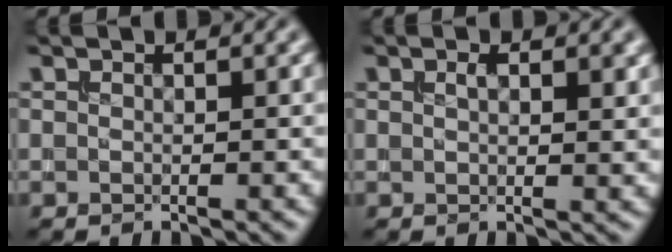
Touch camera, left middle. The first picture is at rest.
{"total": 2.0, "force": [0.7, 0.7, 1.7], "torque": [-0.026, -0.001, 0.014]}